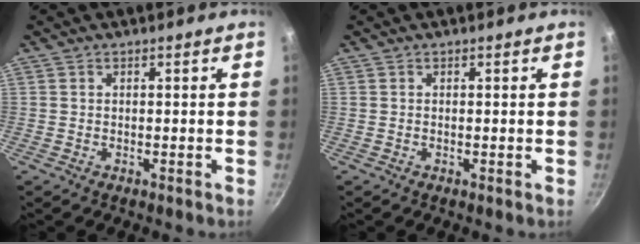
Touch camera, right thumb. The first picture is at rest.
{"total": 0.0}